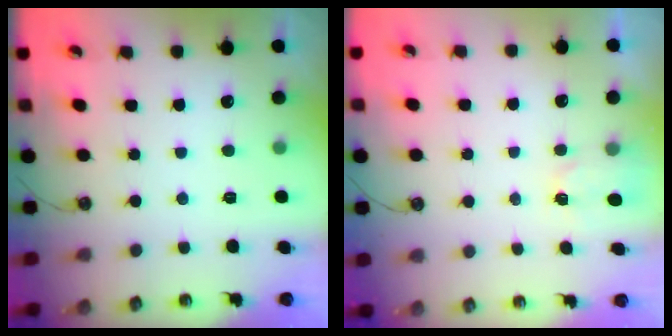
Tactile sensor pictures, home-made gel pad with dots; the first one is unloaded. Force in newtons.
{"total": 2.2, "press": 2.2, "slide": 0.4}